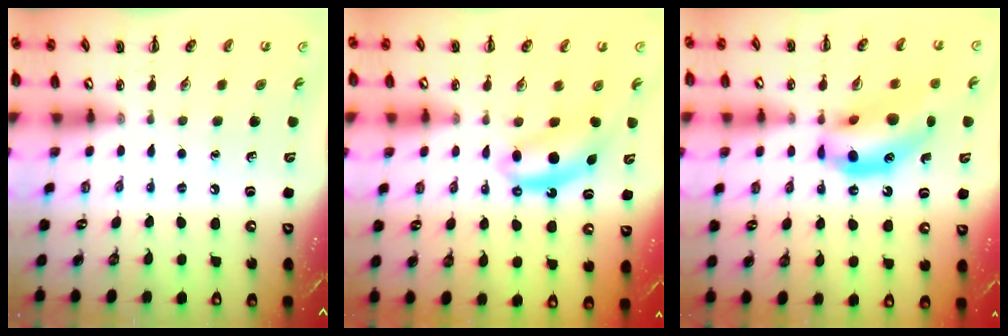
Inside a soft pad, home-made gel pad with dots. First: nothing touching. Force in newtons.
{"total": 7.6, "press": 7.5, "slide": 1.2}
{"total": 15.9, "press": 15.5, "slide": 3.7}